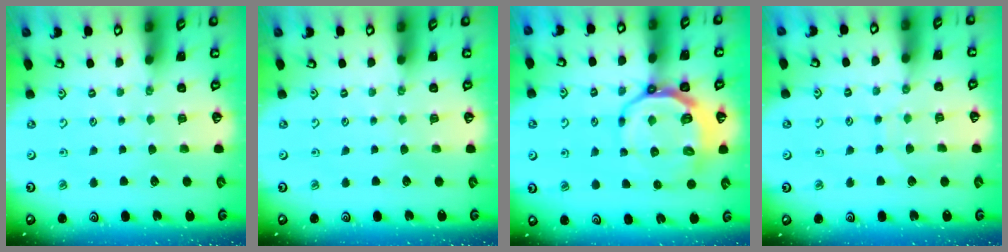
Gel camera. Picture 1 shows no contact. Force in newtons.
{"total": 0.0}
{"total": 11.6, "press": 11.1, "slide": 3.5}
{"total": 6.3, "press": 6.3, "slide": 0.6}